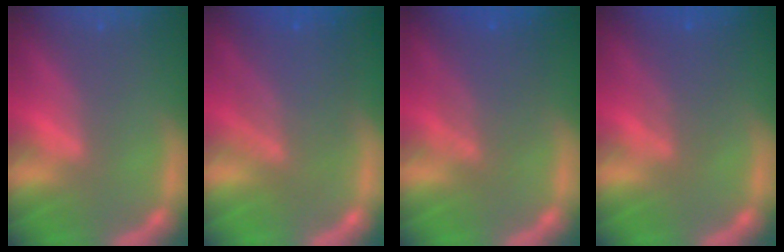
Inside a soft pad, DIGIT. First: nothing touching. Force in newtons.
{"total": 7.0}
{"total": 5.1}
{"total": 3.6}